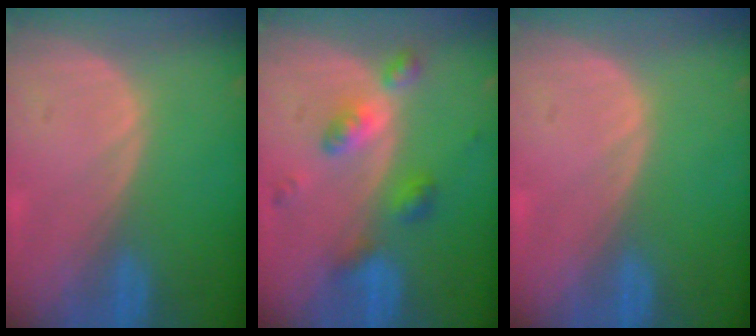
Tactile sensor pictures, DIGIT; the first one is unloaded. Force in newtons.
{"total": 5.7, "press": 5.6, "slide": 0.3}
{"total": 0.0}